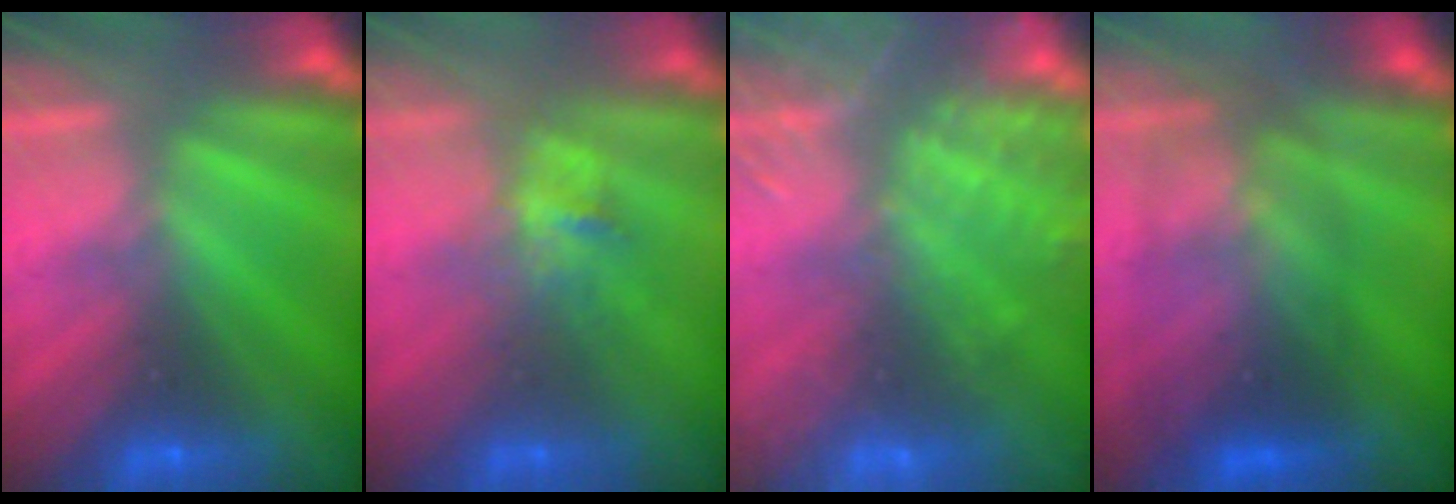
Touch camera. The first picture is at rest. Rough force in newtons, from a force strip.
{"total": 2.8}
{"total": 8.2}
{"total": 2.8}